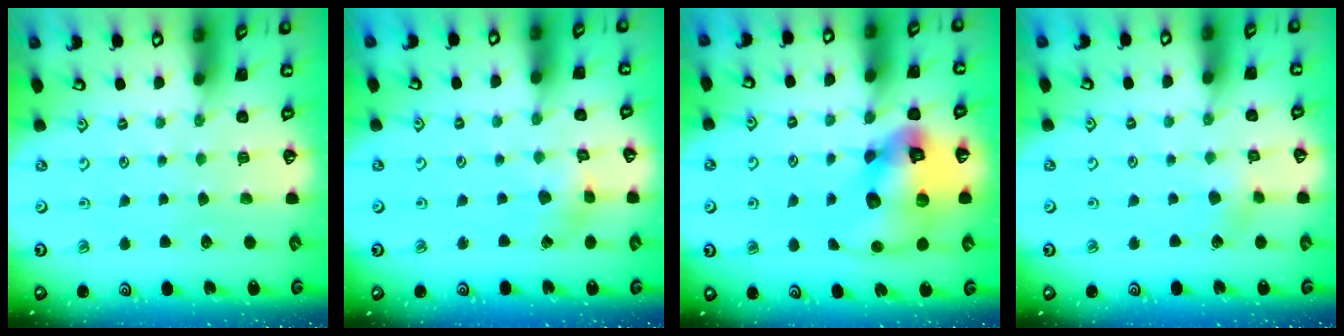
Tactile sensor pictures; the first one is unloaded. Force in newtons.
{"total": 2.6, "press": 2.6, "slide": 0.3}
{"total": 18.5, "press": 18.4, "slide": 2.6}
{"total": 4.4, "press": 4.3, "slide": 0.9}